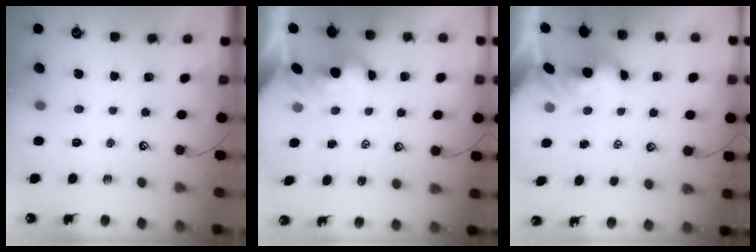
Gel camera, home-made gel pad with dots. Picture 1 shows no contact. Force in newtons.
{"total": 1.8, "press": 1.8, "slide": 0.1}
{"total": 1.5, "press": 1.3, "slide": 0.7}